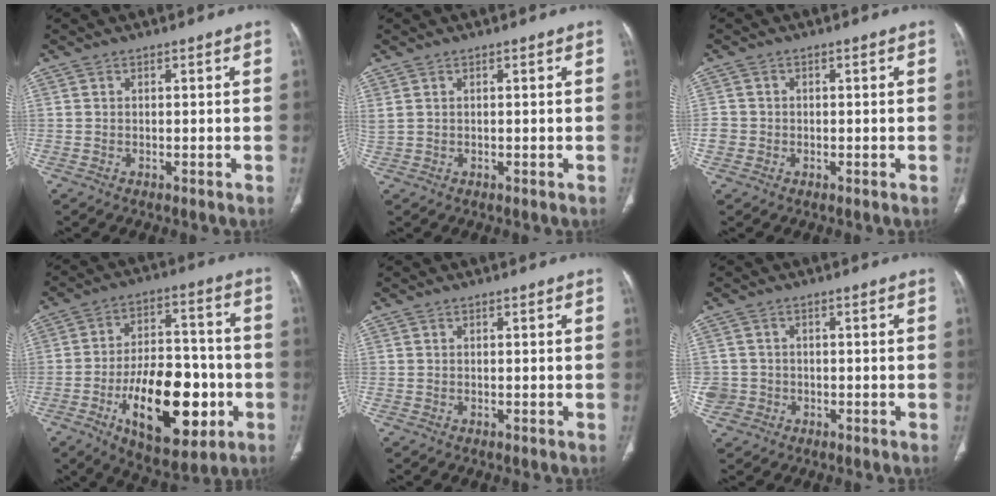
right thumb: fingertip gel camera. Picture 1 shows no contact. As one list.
[{"total": 1.3, "force": [0.6, 0.6, 0.9], "torque": [-0.034, 0.009, 0.020]}, {"total": 2.5, "force": [-0.6, 2.4, 0.6], "torque": [-0.002, 0.007, -0.014]}, {"total": 21.0, "force": [-6.8, 10.8, 16.7], "torque": [-0.224, 0.033, -0.094]}, {"total": 0.0}, {"total": 3.8, "force": [-1.0, 3.7, 0.3], "torque": [0.007, 0.014, -0.020]}]